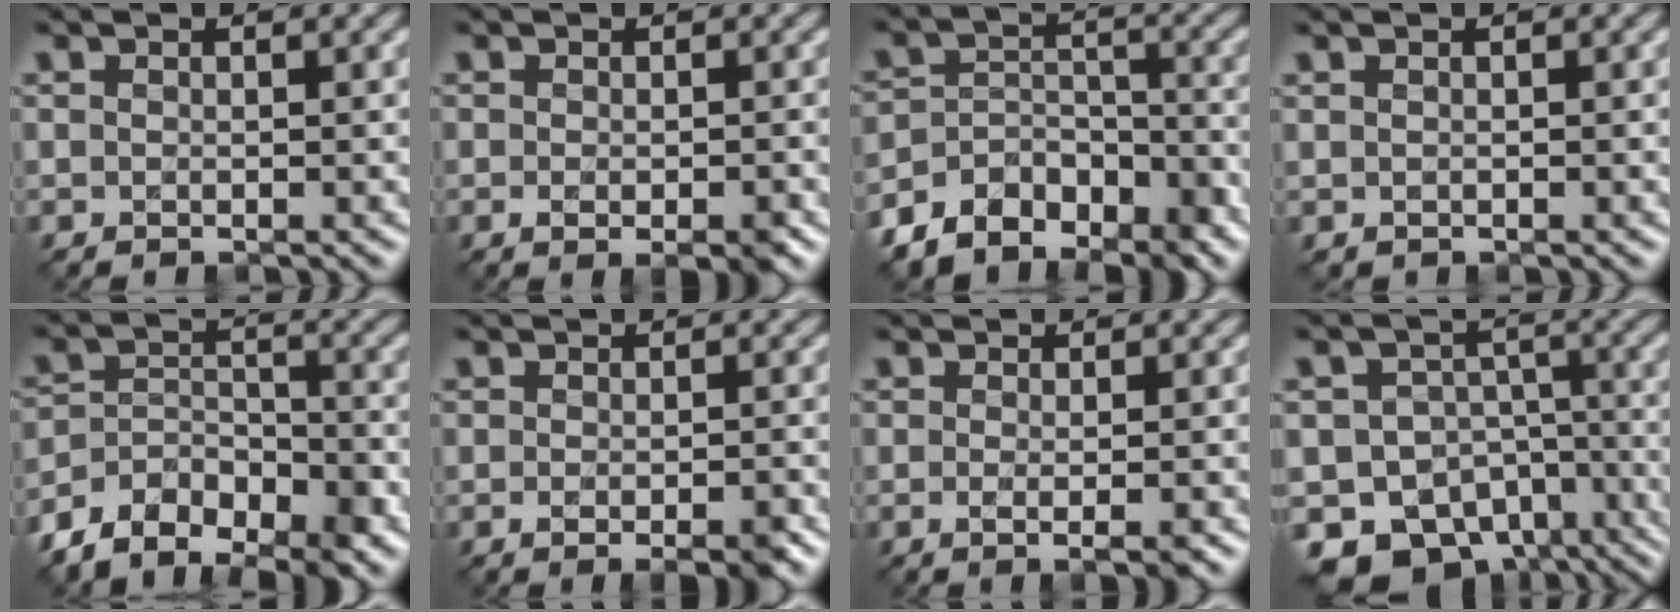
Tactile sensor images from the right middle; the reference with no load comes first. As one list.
[{"total": 2.6, "force": [-1.1, 0.9, 2.2], "torque": [-0.033, -0.006, -0.013]}, {"total": 7.6, "force": [-6.1, 3.9, 2.5], "torque": [-0.034, -0.002, -0.103]}, {"total": 0.0}, {"total": 8.2, "force": [-6.2, 4.0, 3.7], "torque": [-0.056, -0.006, -0.108]}, {"total": 2.8, "force": [-1.3, 0.7, 2.4], "torque": [-0.036, -0.006, -0.019]}, {"total": 2.1, "force": [-0.4, 0.5, 2.0], "torque": [-0.030, -0.005, -0.007]}, {"total": 13.7, "force": [-9.1, 8.9, 5.1], "torque": [-0.088, -0.020, -0.107]}]